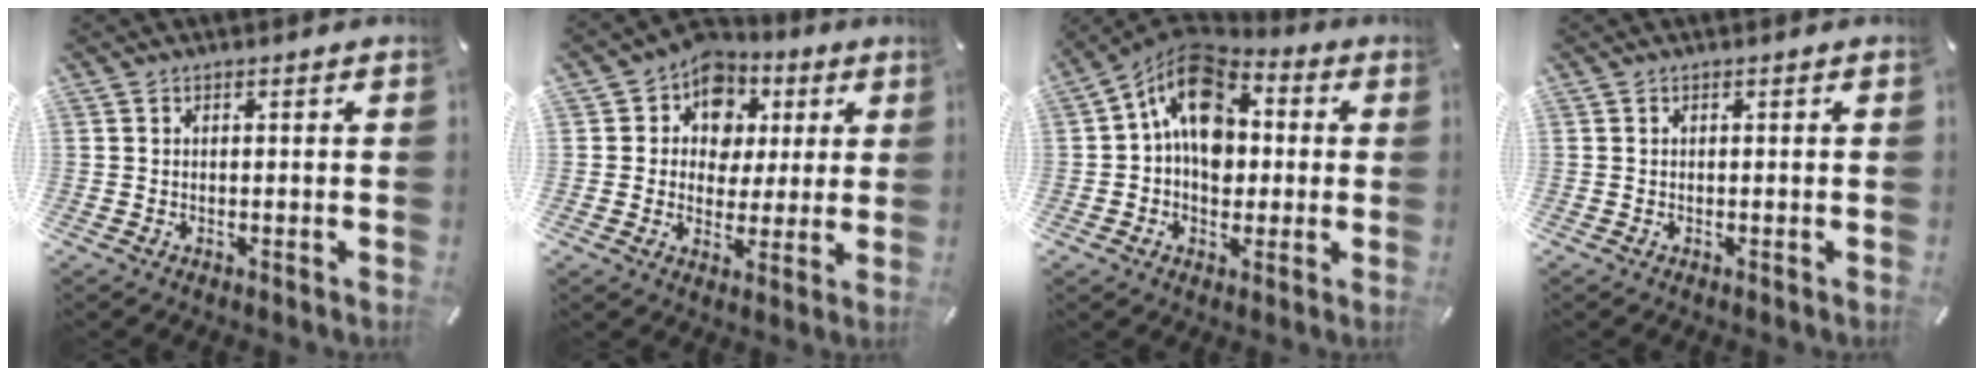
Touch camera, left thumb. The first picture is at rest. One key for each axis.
{"total": 9.6, "fx": 3.1, "fy": 8.6, "fz": 2.7, "tx": -0.050, "ty": -0.023, "tz": 0.060}
{"total": 14.5, "fx": 2.1, "fy": 10.9, "fz": 9.3, "tx": -0.167, "ty": -0.003, "tz": 0.037}
{"total": 0.0}